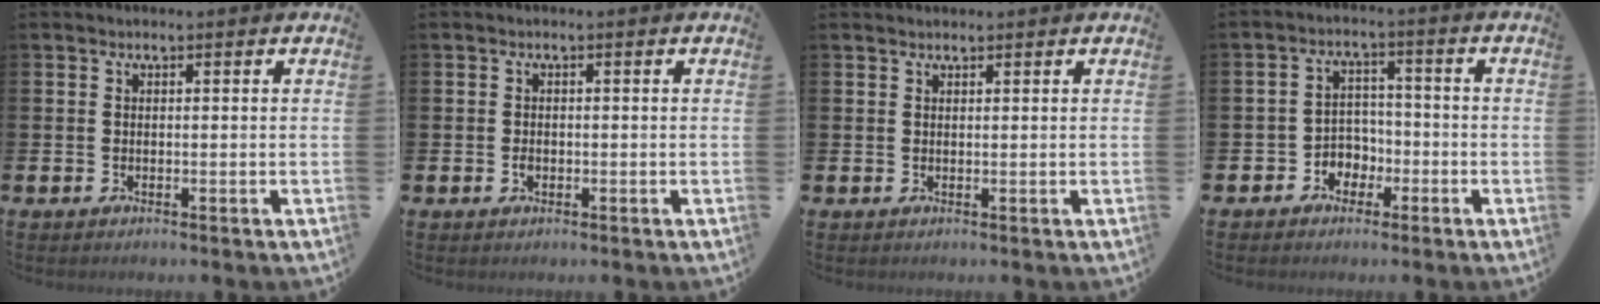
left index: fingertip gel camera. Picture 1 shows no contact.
{"total": 1.0, "force": [-0.4, 0.7, 0.5], "torque": [-0.007, 0.002, -0.010]}
{"total": 0.7, "force": [0.7, 0.2, 0.0], "torque": [0.012, -0.004, 0.010]}
{"total": 3.5, "force": [-1.9, 2.9, 0.5], "torque": [-0.025, 0.002, -0.045]}